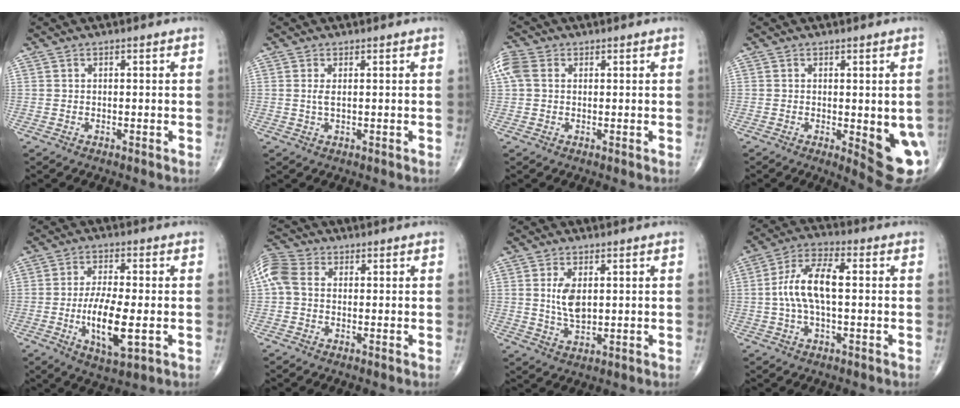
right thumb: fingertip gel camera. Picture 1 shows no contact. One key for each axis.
{"total": 1.5, "fx": 0.3, "fy": 0.4, "fz": 1.4, "tx": -0.035, "ty": -0.002, "tz": 0.008}
{"total": 4.8, "fx": 1.1, "fy": 3.5, "fz": 3.0, "tx": -0.086, "ty": 0.018, "tz": 0.019}
{"total": 10.2, "fx": -2.1, "fy": 3.2, "fz": 9.4, "tx": -0.097, "ty": -0.017, "tz": -0.018}
{"total": 10.7, "fx": -2.1, "fy": 3.6, "fz": 9.9, "tx": -0.181, "ty": -0.007, "tz": -0.034}
{"total": 6.9, "fx": 0.6, "fy": 5.0, "fz": 4.6, "tx": -0.112, "ty": 0.024, "tz": 0.004}
{"total": 5.7, "fx": 1.0, "fy": 3.0, "fz": 4.8, "tx": -0.088, "ty": -0.011, "tz": 0.024}
{"total": 10.5, "fx": 0.2, "fy": 4.4, "fz": 9.5, "tx": -0.196, "ty": 0.028, "tz": -0.001}